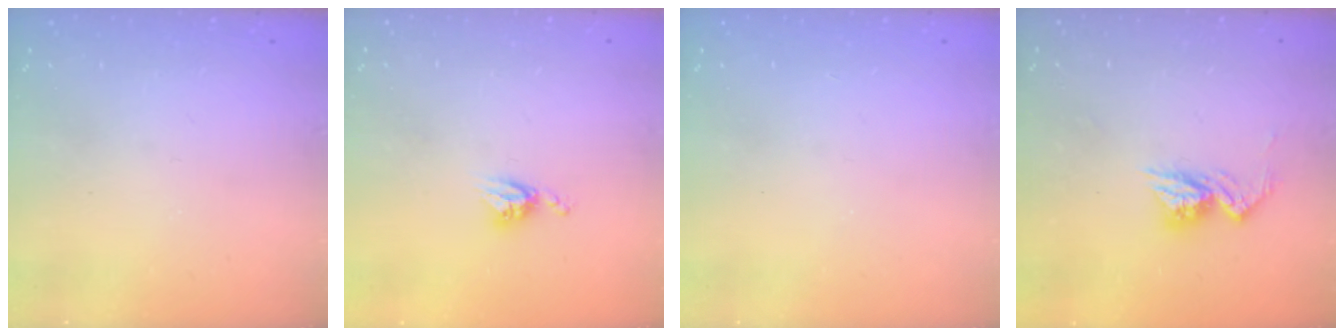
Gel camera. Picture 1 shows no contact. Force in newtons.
{"total": 4.7, "press": 4.7, "slide": 0.5}
{"total": 1.1, "press": 1.1, "slide": 0.1}
{"total": 9.6, "press": 9.6, "slide": 0.8}